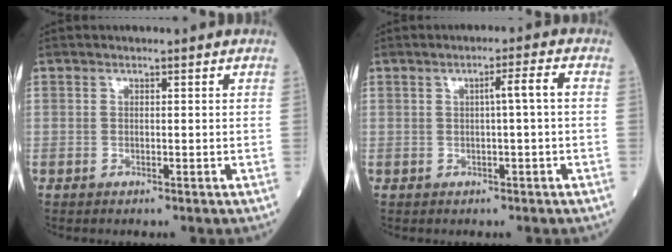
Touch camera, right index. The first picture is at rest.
{"total": 3.0, "force": [0.1, -0.4, 2.9], "torque": [-0.047, 0.006, 0.002]}